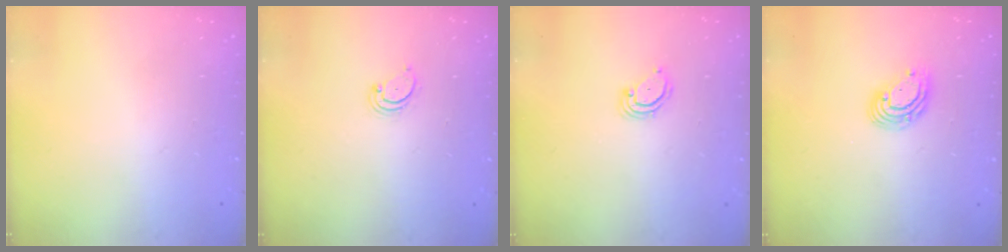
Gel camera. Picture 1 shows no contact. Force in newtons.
{"total": 2.6, "press": 2.5, "slide": 0.3}
{"total": 3.5, "press": 3.5, "slide": 0.3}
{"total": 7.9, "press": 7.8, "slide": 1.5}